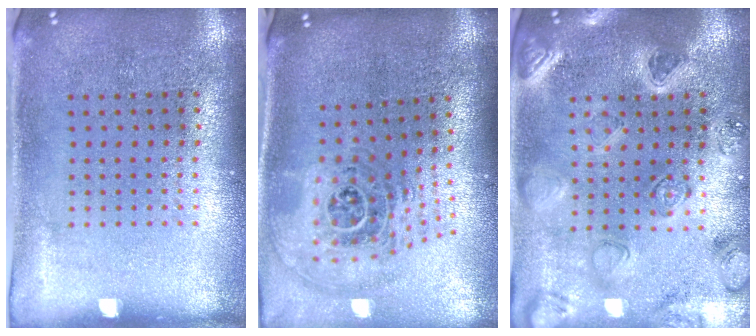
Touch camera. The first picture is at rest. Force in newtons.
{"total": 1.9, "press": 1.5, "slide": 1.2}
{"total": 2.2, "press": 2.2, "slide": 0.2}